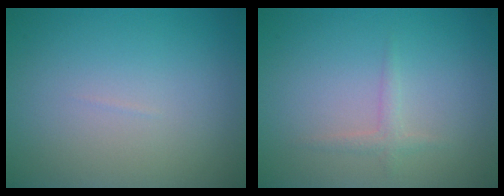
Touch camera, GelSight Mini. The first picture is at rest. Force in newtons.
{"total": 1.1, "press": 1.1, "slide": 0.0}